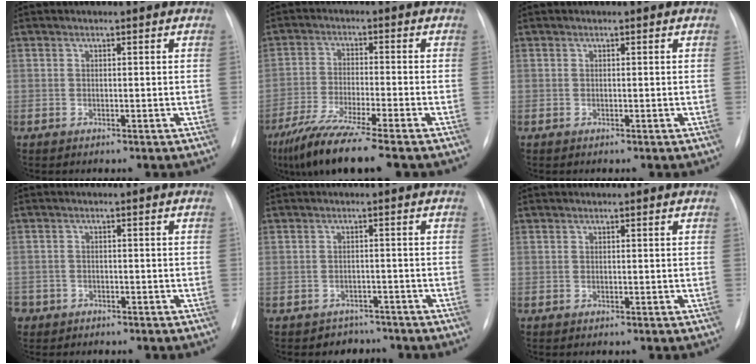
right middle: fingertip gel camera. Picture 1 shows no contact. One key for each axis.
{"total": 12.0, "fx": -9.1, "fy": -0.1, "fz": 7.8, "tx": -0.137, "ty": -0.036, "tz": -0.153}
{"total": 0.0}
{"total": 4.5, "fx": -3.2, "fy": 3.1, "fz": 0.7, "tx": -0.015, "ty": 0.004, "tz": -0.050}
{"total": 3.2, "fx": -2.5, "fy": 1.8, "fz": -0.8, "tx": 0.010, "ty": 0.013, "tz": -0.037}
{"total": 0.0}